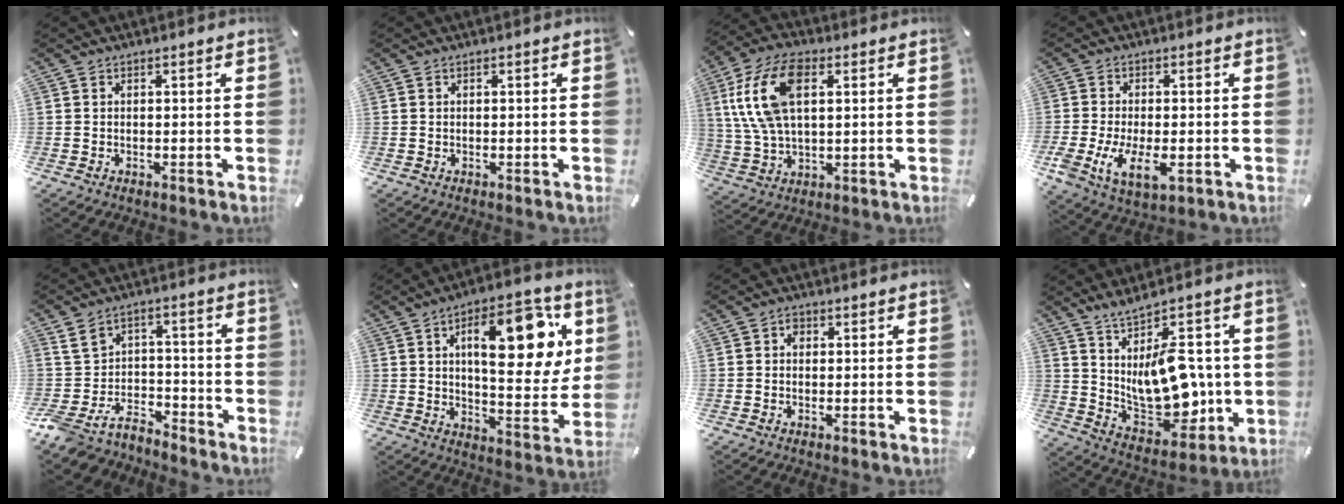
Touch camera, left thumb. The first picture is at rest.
{"total": 0.0}
{"total": 14.1, "force": [4.3, 8.0, 10.8], "torque": [-0.256, 0.004, 0.072]}
{"total": 10.0, "force": [-2.8, 5.4, 8.0], "torque": [-0.177, -0.007, -0.049]}
{"total": 7.7, "force": [-2.5, 6.4, 3.5], "torque": [-0.092, 0.014, -0.049]}
{"total": 20.7, "force": [7.2, 9.0, 17.2], "torque": [-0.231, -0.020, 0.106]}
{"total": 1.4, "force": [0.1, 1.2, 0.7], "torque": [-0.014, 0.009, -0.001]}
{"total": 16.4, "force": [3.4, 10.0, 12.6], "torque": [-0.205, -0.034, 0.070]}